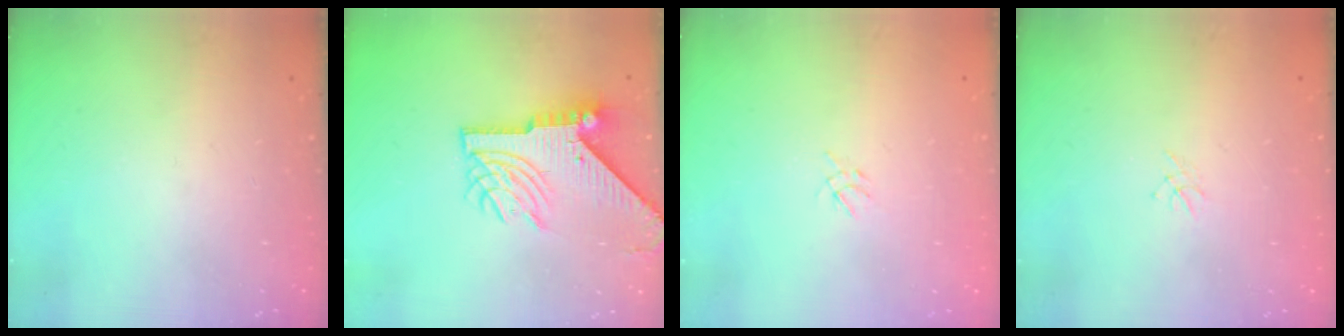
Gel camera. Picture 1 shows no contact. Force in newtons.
{"total": 11.5, "press": 11.4, "slide": 1.3}
{"total": 2.2, "press": 2.2, "slide": 0.5}
{"total": 1.5, "press": 1.4, "slide": 0.4}